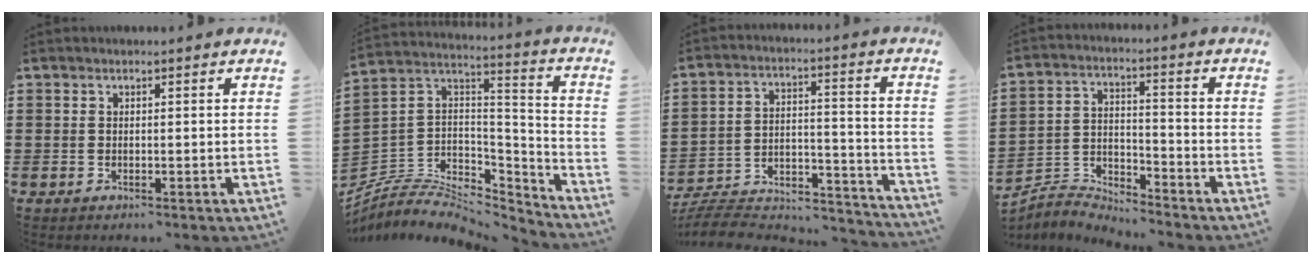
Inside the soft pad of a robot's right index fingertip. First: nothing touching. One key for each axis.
{"total": 6.0, "fx": -4.8, "fy": 3.3, "fz": 1.5, "tx": -0.049, "ty": -0.004, "tz": -0.097}
{"total": 5.7, "fx": -5.2, "fy": 1.8, "fz": 1.5, "tx": -0.023, "ty": 0.004, "tz": -0.103}
{"total": 4.3, "fx": -4.3, "fy": 0.6, "fz": 0.0, "tx": -0.021, "ty": 0.000, "tz": -0.096}